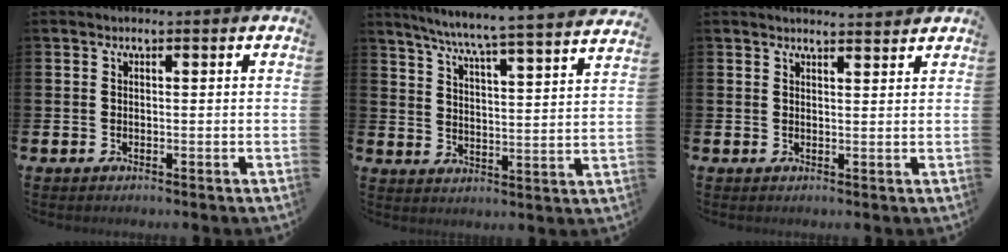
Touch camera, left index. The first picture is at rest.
{"total": 6.7, "force": [6.3, -0.7, 2.2], "torque": [-0.068, -0.053, 0.105]}
{"total": 2.1, "force": [2.1, 0.0, -0.1], "torque": [0.009, -0.015, 0.036]}